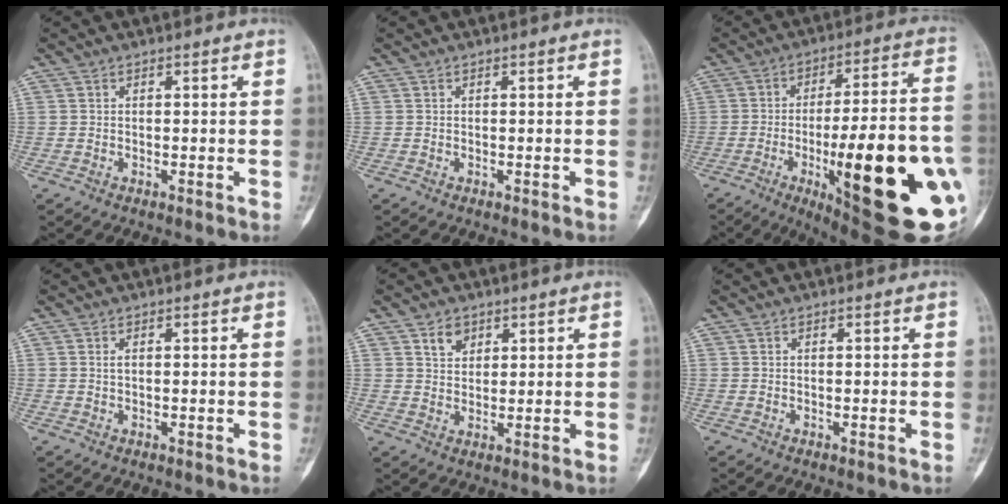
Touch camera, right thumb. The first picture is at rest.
{"total": 0.0}
{"total": 32.3, "force": [-8.2, 8.3, 30.1], "torque": [-0.360, -0.004, -0.107]}
{"total": 0.5, "force": [0.1, 0.2, 0.5], "torque": [-0.006, 0.001, 0.000]}
{"total": 3.7, "force": [2.1, 2.7, 1.5], "torque": [-0.010, -0.015, 0.038]}
{"total": 0.0}